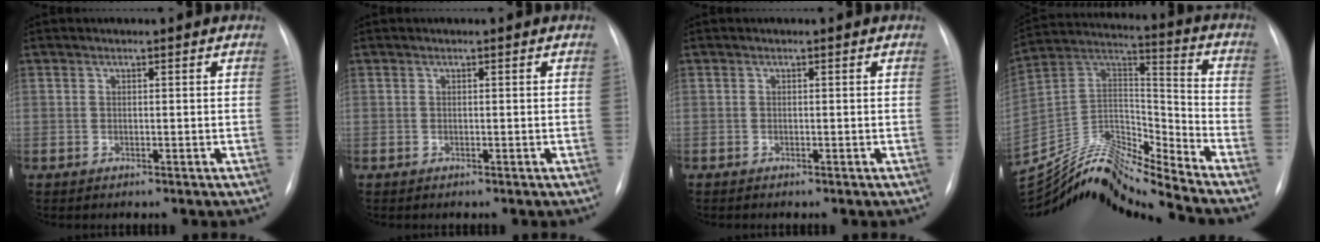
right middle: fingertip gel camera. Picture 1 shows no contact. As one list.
[{"total": 0.0}, {"total": 0.0}, {"total": 17.4, "force": [-16.8, 0.1, 4.7], "torque": [-0.081, 0.062, -0.300]}]